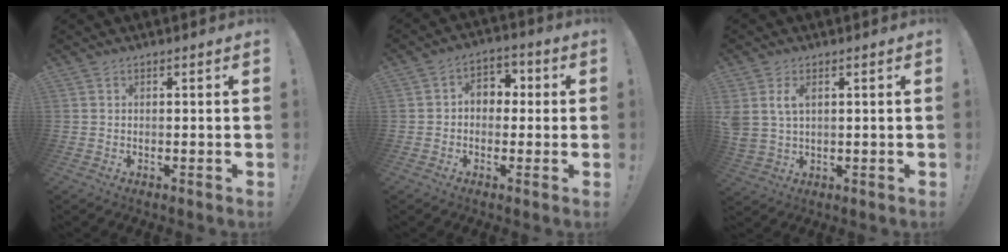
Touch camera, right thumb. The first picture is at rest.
{"total": 6.8, "force": [0.4, 5.4, 4.1], "torque": [-0.064, 0.015, 0.011]}
{"total": 5.6, "force": [2.3, 3.4, 3.7], "torque": [-0.081, -0.003, 0.046]}